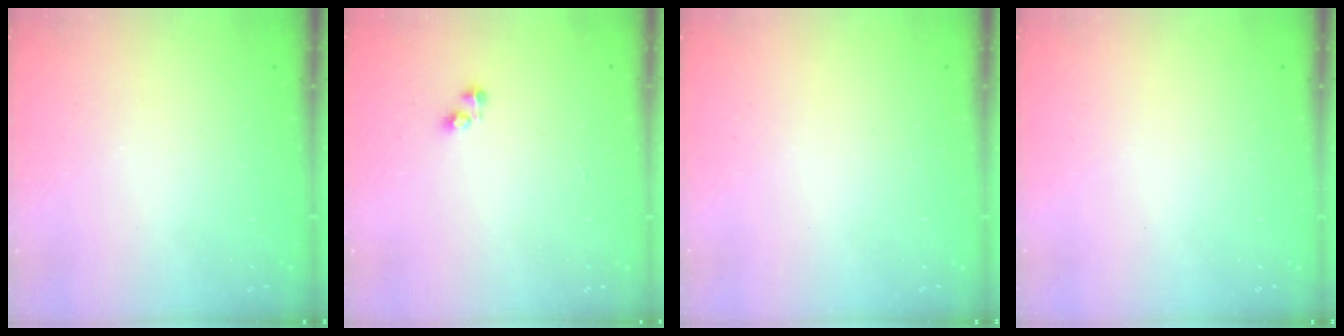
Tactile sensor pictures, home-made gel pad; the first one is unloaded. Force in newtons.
{"total": 2.2, "press": 2.2, "slide": 0.3}
{"total": 0.0}
{"total": 0.0}